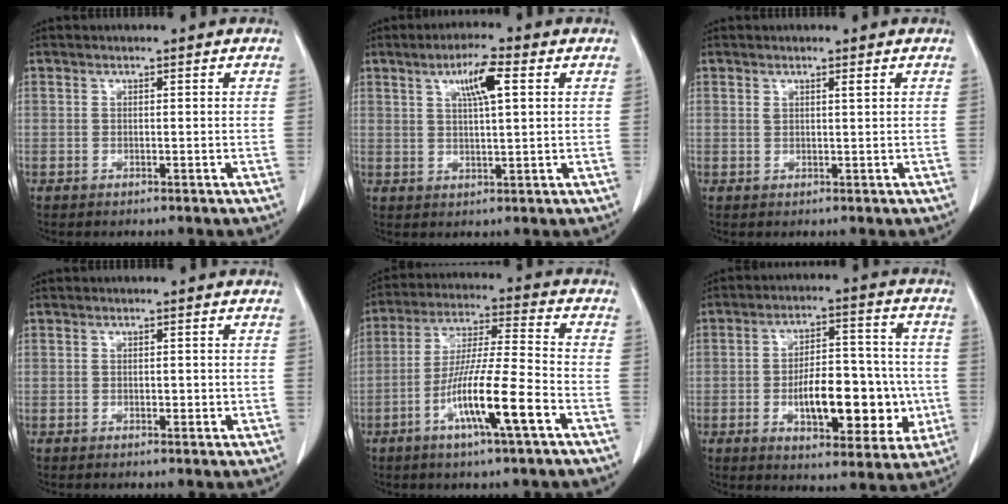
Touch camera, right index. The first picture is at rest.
{"total": 6.2, "force": [2.4, 0.8, 5.6], "torque": [-0.099, 0.006, 0.041]}
{"total": 1.0, "force": [0.6, 0.0, 0.7], "torque": [-0.016, -0.001, 0.011]}
{"total": 1.1, "force": [-0.2, 0.6, 0.9], "torque": [-0.014, 0.000, -0.001]}
{"total": 12.8, "force": [-5.3, 0.1, 11.6], "torque": [-0.220, -0.009, -0.099]}
{"total": 14.8, "force": [-2.9, 6.3, 13.1], "torque": [-0.195, 0.020, -0.036]}